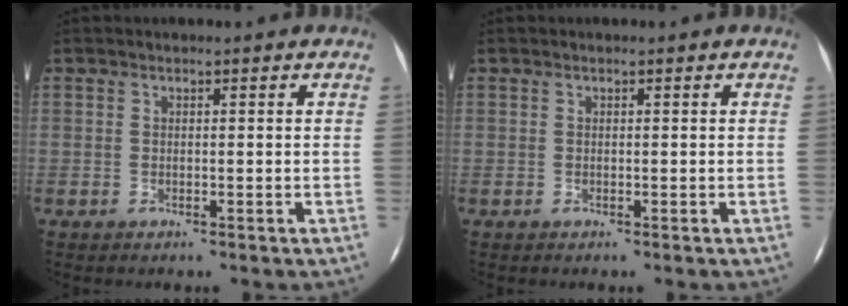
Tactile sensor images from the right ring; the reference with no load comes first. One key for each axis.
{"total": 0.0}